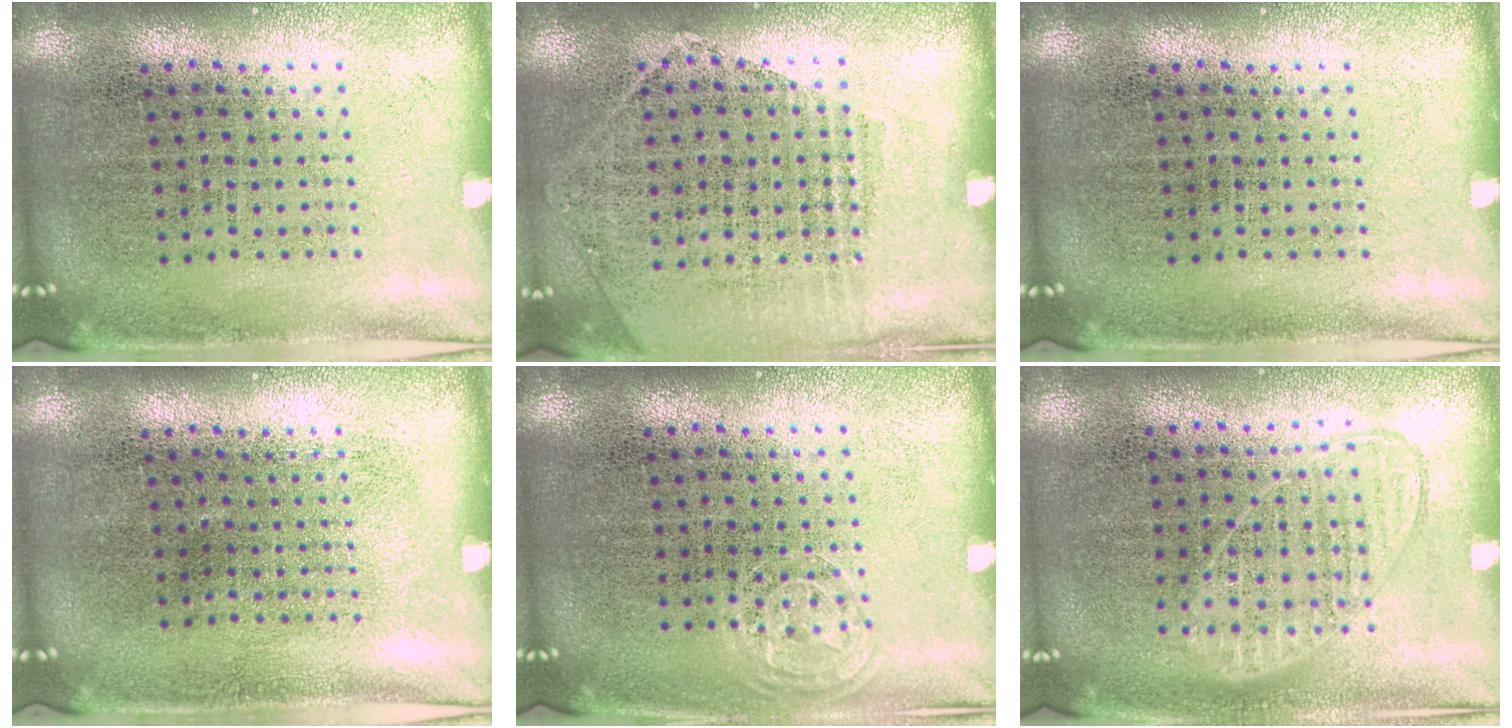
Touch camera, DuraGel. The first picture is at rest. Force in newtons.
{"total": 1.2, "press": 1.0, "slide": 0.6}
{"total": 0.0}
{"total": 0.0}
{"total": 0.7, "press": 0.6, "slide": 0.3}
{"total": 0.8, "press": 0.8, "slide": 0.2}